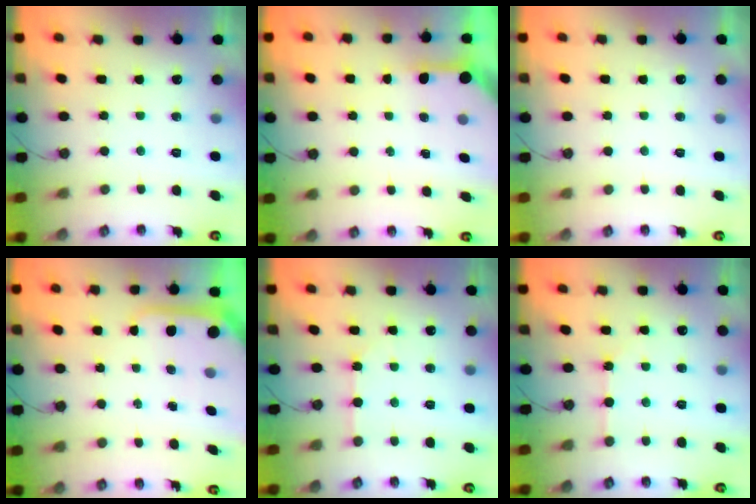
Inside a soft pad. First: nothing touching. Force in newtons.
{"total": 3.6, "press": 3.6, "slide": 0.4}
{"total": 0.0}
{"total": 7.2, "press": 7.2, "slide": 0.7}
{"total": 3.6, "press": 3.5, "slide": 0.6}
{"total": 2.1, "press": 2.1, "slide": 0.4}